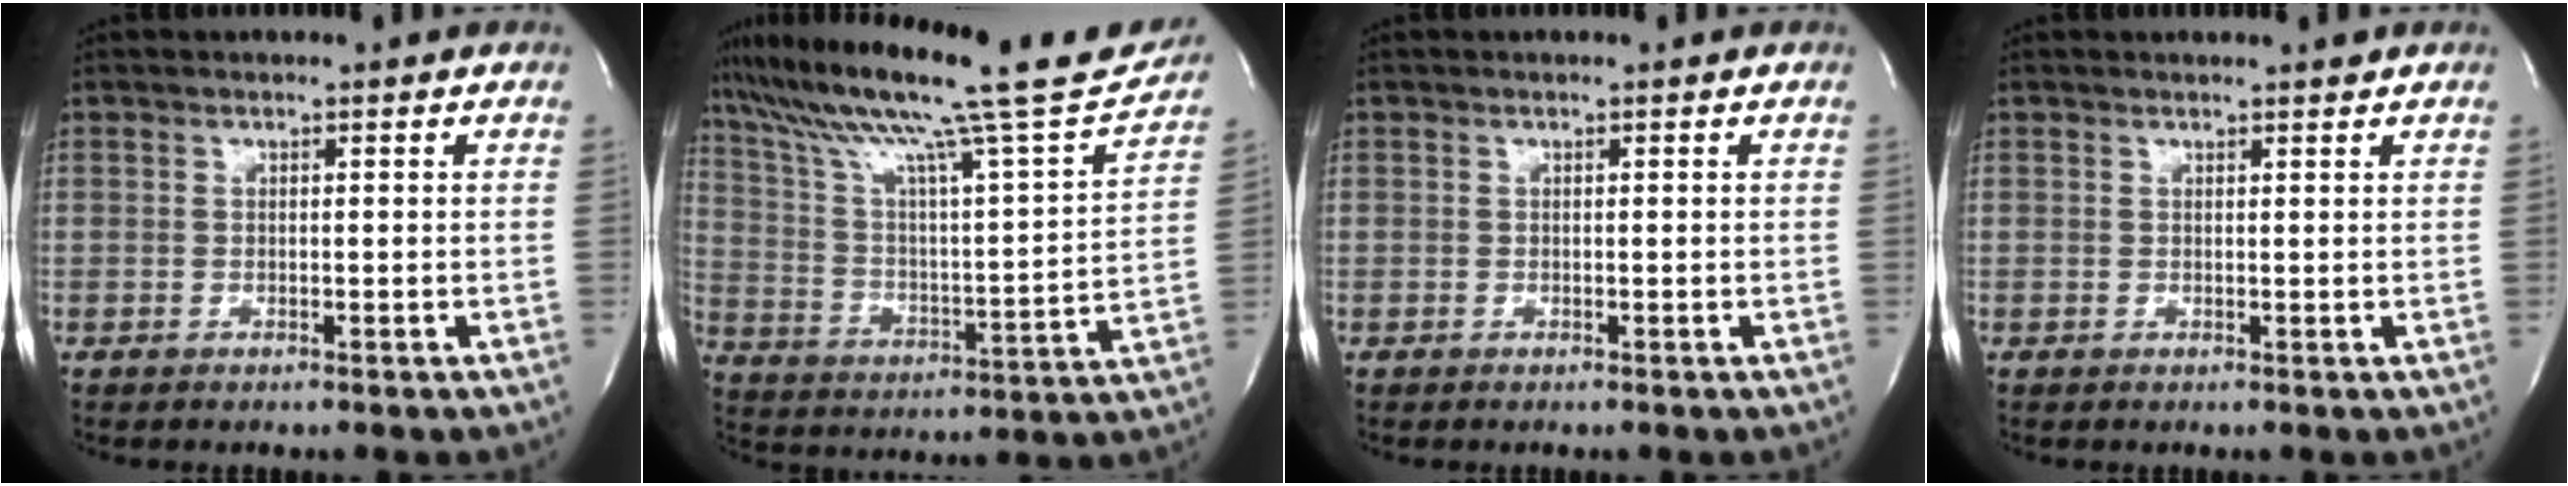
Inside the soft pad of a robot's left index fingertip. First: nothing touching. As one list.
[{"total": 25.3, "force": [20.9, 1.2, 14.1], "torque": [-0.241, -0.022, 0.310]}, {"total": 0.0}, {"total": 0.9, "force": [0.9, 0.0, 0.3], "torque": [-0.008, -0.004, 0.011]}]